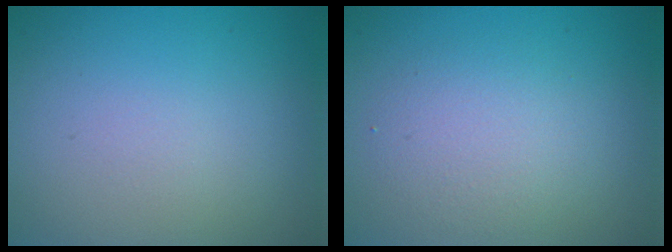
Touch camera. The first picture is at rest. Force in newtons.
{"total": 2.6, "press": 2.6, "slide": 0.2}